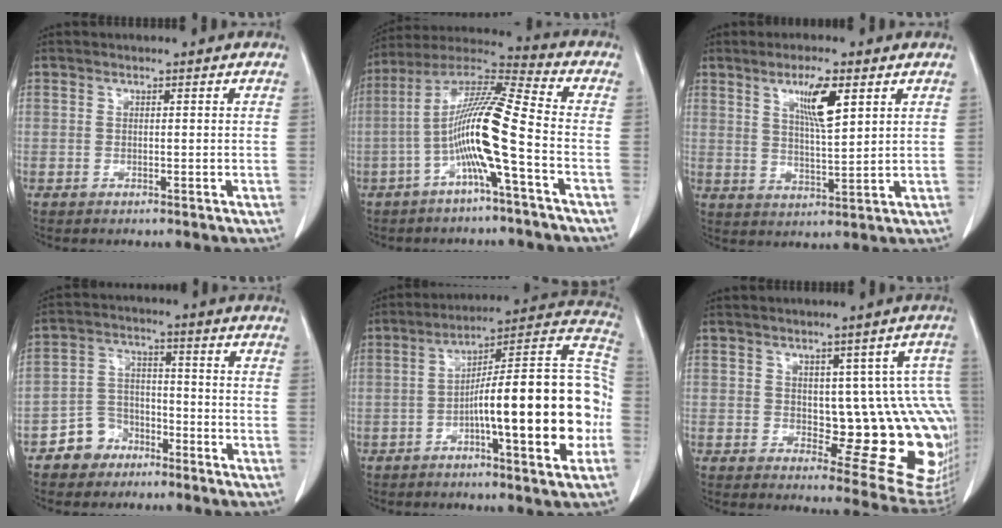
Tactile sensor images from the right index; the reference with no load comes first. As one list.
[{"total": 12.8, "force": [-3.7, -0.7, 12.2], "torque": [-0.236, 0.017, -0.078]}, {"total": 7.1, "force": [3.4, 0.9, 6.2], "torque": [-0.111, -0.005, 0.060]}, {"total": 6.2, "force": [-4.2, 4.4, 0.9], "torque": [-0.014, 0.015, -0.075]}, {"total": 21.1, "force": [-4.5, 2.2, 20.4], "torque": [-0.252, 0.031, -0.063]}, {"total": 15.5, "force": [-0.3, 5.6, 14.4], "torque": [-0.117, 0.013, 0.013]}]